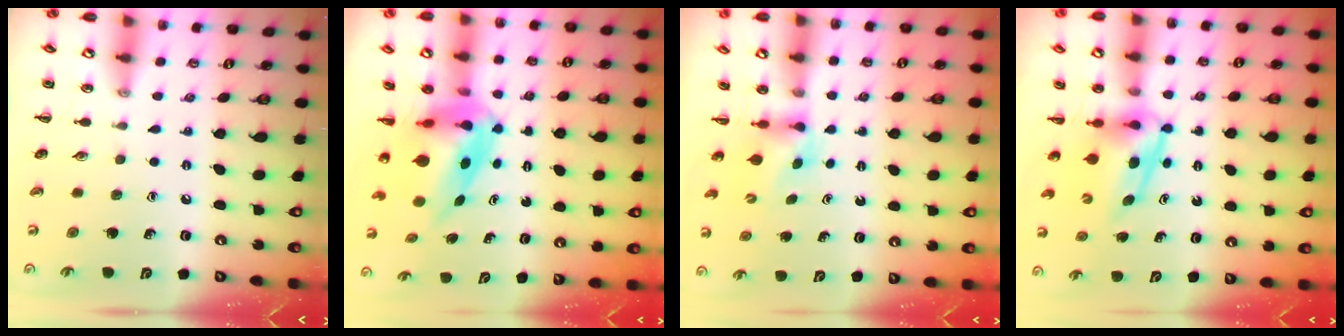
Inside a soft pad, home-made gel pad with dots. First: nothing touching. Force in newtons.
{"total": 7.8, "press": 7.4, "slide": 2.4}
{"total": 2.9, "press": 2.6, "slide": 1.2}
{"total": 7.3, "press": 7.1, "slide": 1.4}